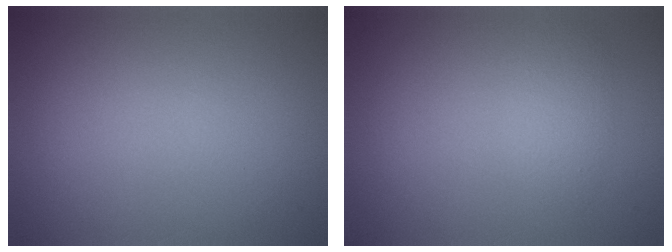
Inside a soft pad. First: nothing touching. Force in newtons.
{"total": 1.8, "press": 1.8, "slide": 0.1}